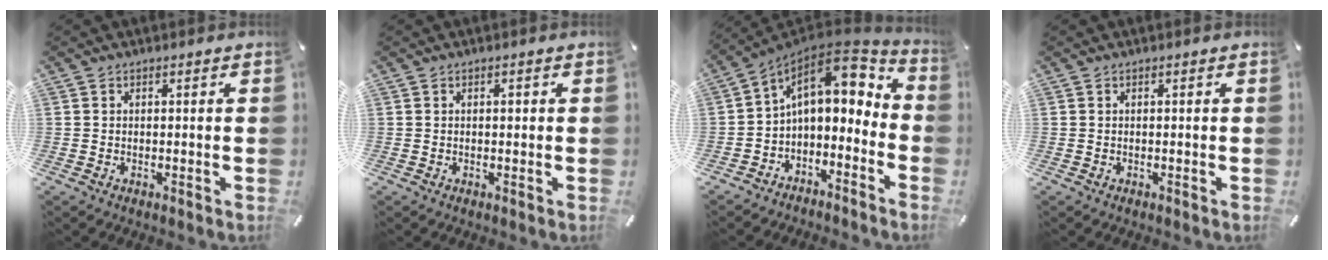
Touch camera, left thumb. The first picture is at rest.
{"total": 0.9, "force": [0.2, 0.6, 0.7], "torque": [-0.014, 0.001, 0.003]}
{"total": 13.0, "force": [3.3, 8.6, 9.2], "torque": [-0.139, -0.018, 0.056]}
{"total": 0.0}